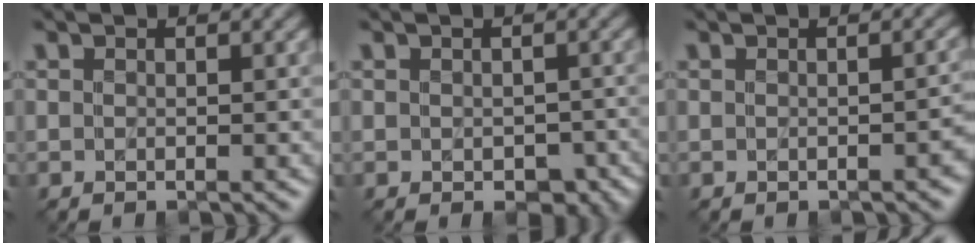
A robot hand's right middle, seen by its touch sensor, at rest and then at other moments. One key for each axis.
{"total": 2.6, "fx": -0.8, "fy": 1.8, "fz": 1.8, "tx": -0.023, "ty": -0.012, "tz": -0.006}
{"total": 1.4, "fx": -0.7, "fy": 0.5, "fz": 1.1, "tx": -0.015, "ty": 0.002, "tz": -0.007}